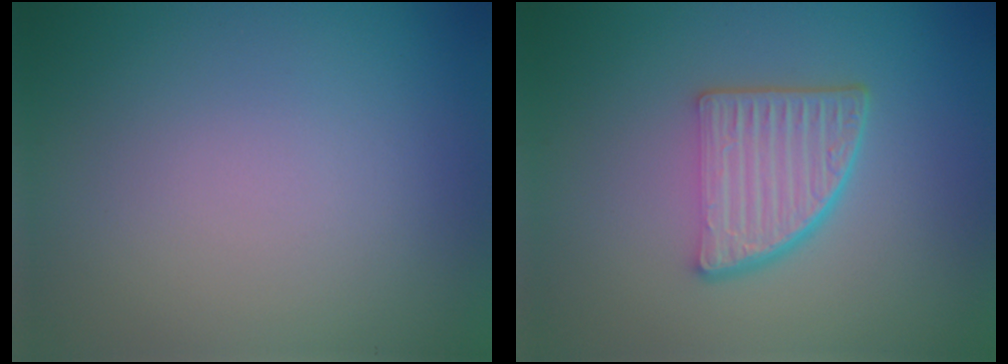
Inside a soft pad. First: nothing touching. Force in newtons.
{"total": 5.2, "press": 3.7, "slide": 3.7}